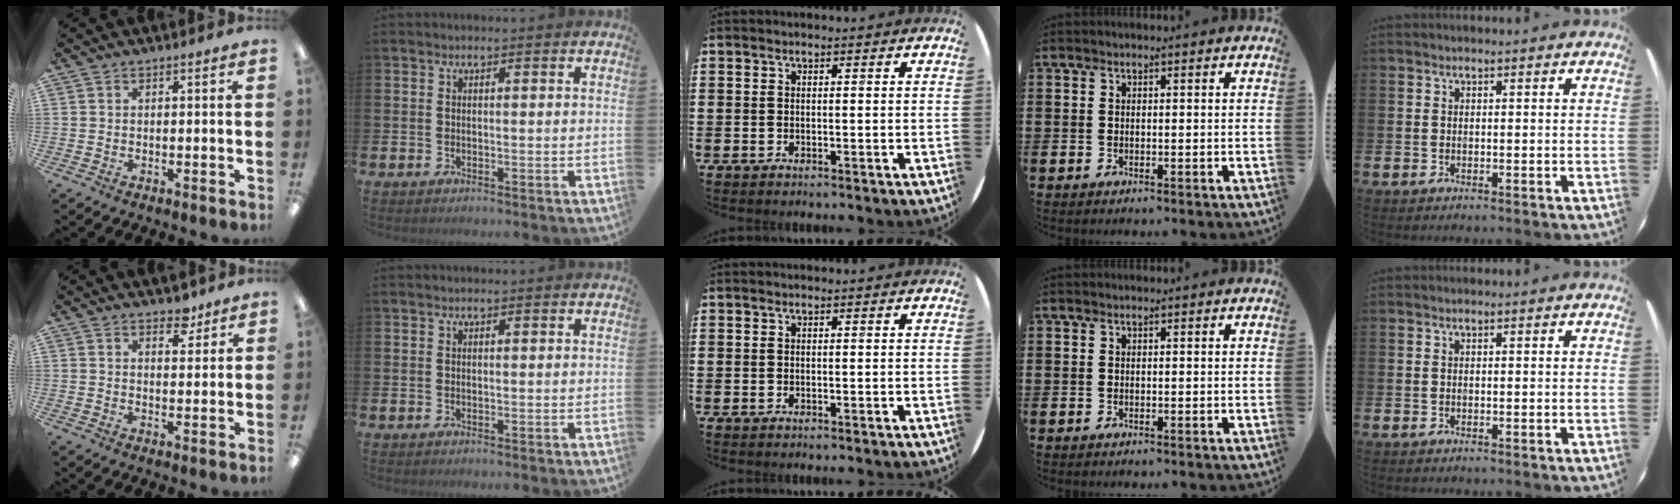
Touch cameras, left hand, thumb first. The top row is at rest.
{"thumb": {"total": 4.5, "force": [3.7, 2.3, 1.4], "torque": [-0.002, -0.020, 0.063]}}